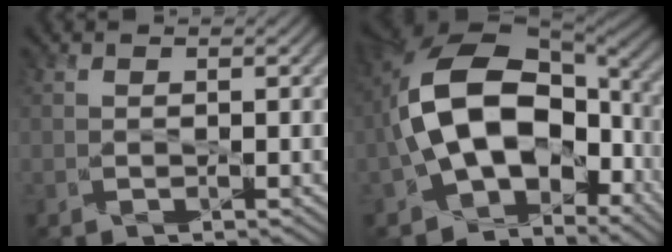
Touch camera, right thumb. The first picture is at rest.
{"total": 16.1, "force": [-1.5, 10.4, 12.2], "torque": [-0.226, 0.002, -0.024]}